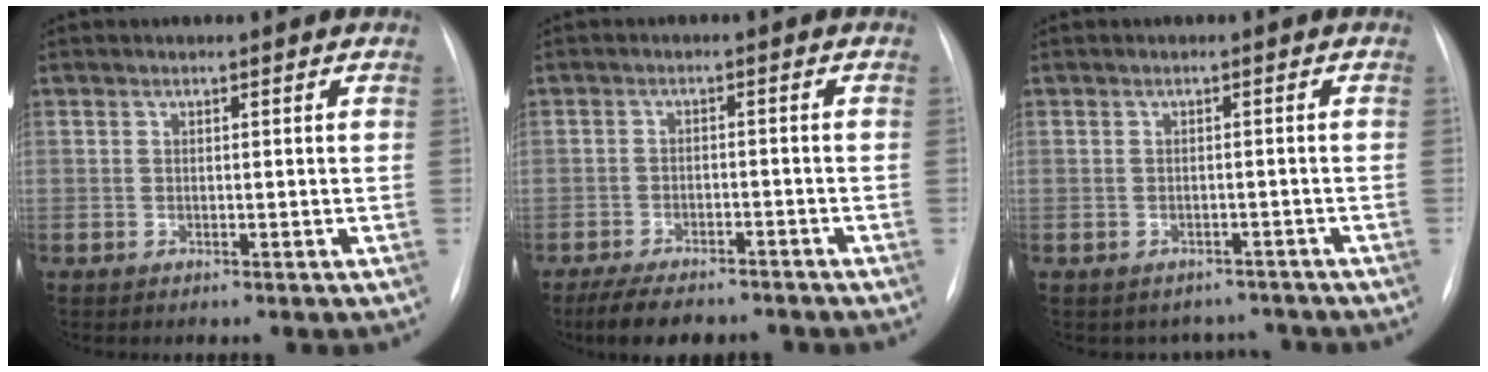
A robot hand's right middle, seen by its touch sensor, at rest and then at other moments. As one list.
[{"total": 9.0, "force": [-7.5, 2.7, 4.1], "torque": [-0.064, -0.010, -0.112]}, {"total": 4.1, "force": [-3.6, 1.9, -0.5], "torque": [0.015, 0.020, -0.041]}]